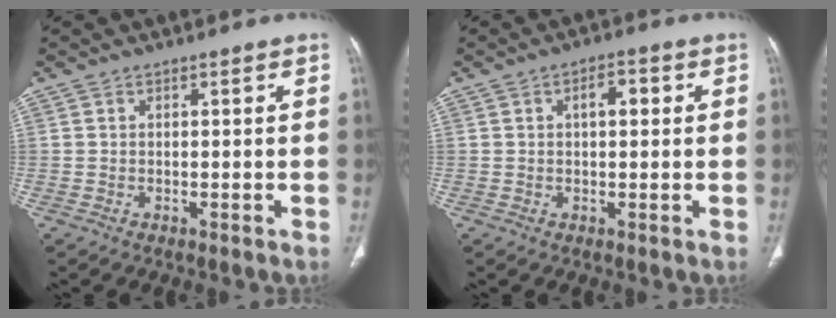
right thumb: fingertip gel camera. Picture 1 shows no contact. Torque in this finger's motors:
{"motor_torque": [-0.25, 0.49, 0.46, -0.51, 0.18]}